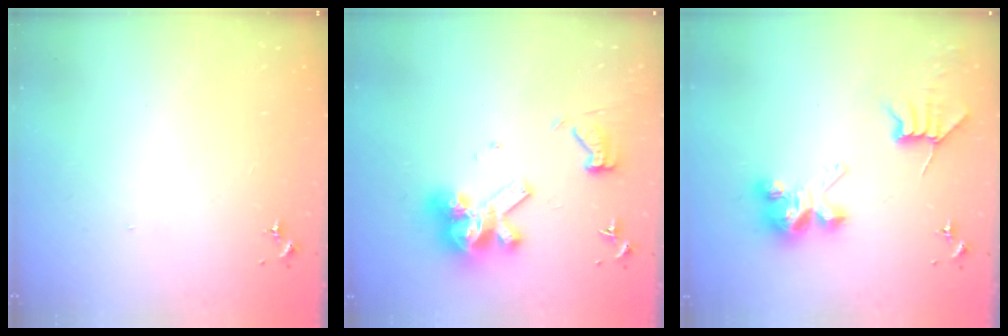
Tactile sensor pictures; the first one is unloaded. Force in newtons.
{"total": 14.7, "press": 14.6, "slide": 1.8}
{"total": 8.7, "press": 8.6, "slide": 0.6}